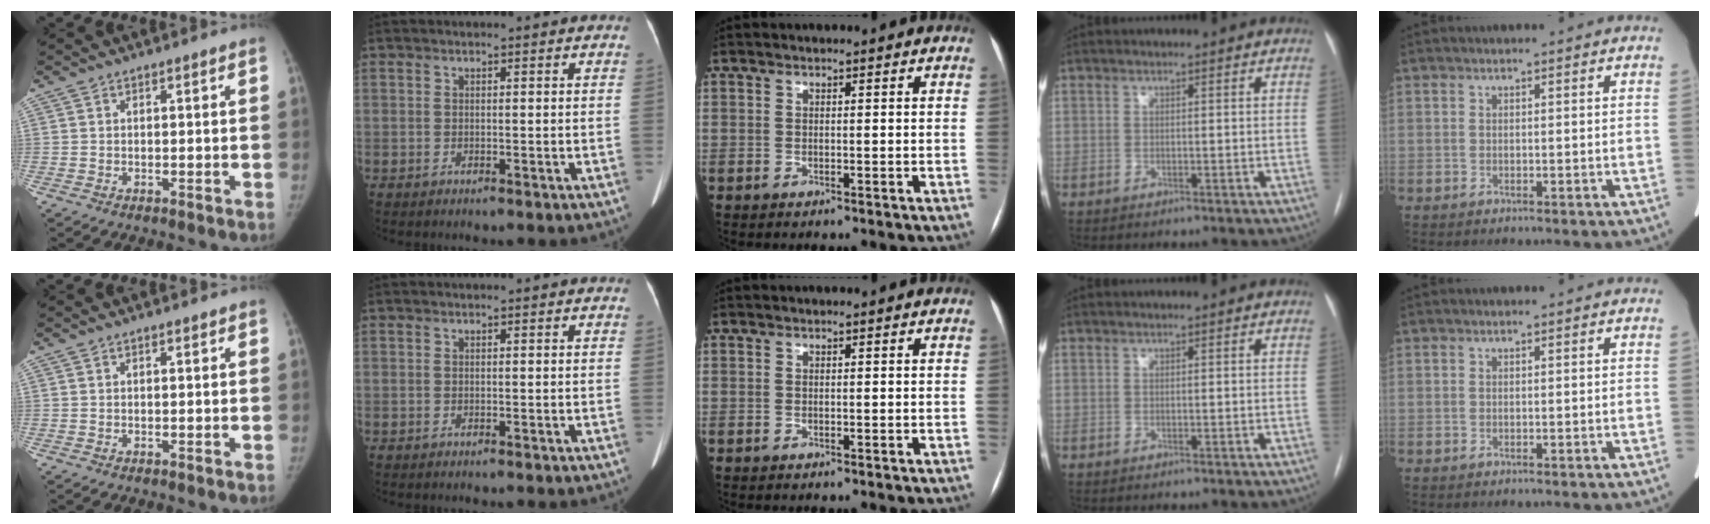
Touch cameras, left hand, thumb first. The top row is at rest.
{}